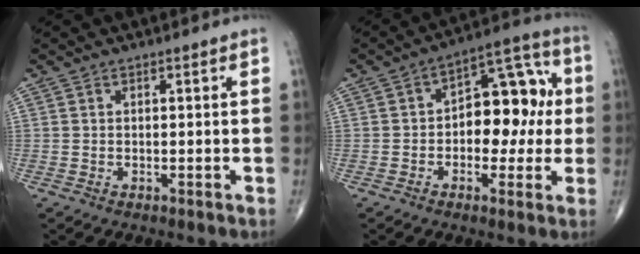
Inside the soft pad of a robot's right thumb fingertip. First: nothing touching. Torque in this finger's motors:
{"motor_torque": [0.14, 0.12, 0.43, -0.48, 0.04]}